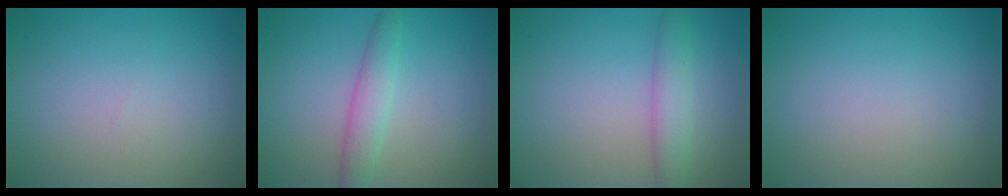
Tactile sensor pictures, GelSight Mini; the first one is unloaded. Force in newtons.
{"total": 2.6, "press": 2.6, "slide": 0.0}
{"total": 2.9, "press": 2.9, "slide": 0.1}
{"total": 0.0}